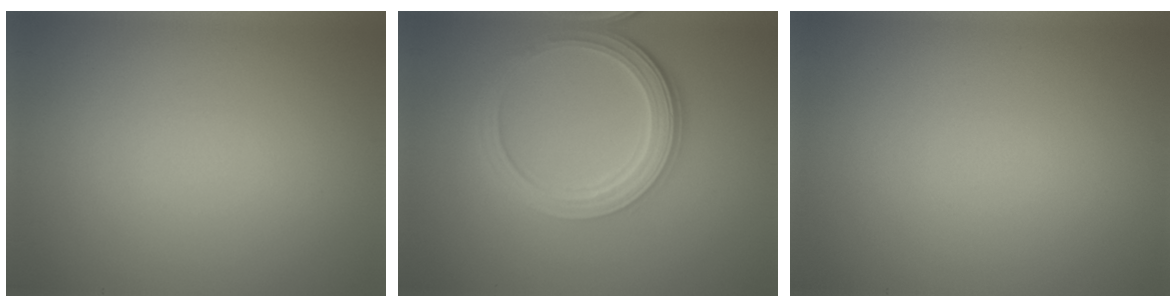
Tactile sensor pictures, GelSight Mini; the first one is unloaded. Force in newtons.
{"total": 5.1, "press": 3.8, "slide": 3.4}
{"total": 0.0}